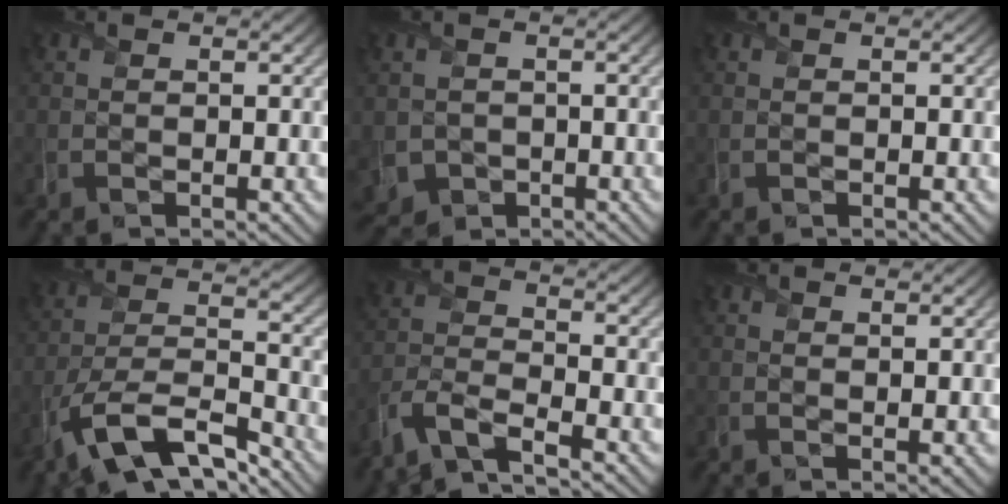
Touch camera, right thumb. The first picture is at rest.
{"total": 3.3, "force": [-0.9, 3.1, 0.8], "torque": [-0.036, -0.022, -0.019]}
{"total": 0.0}
{"total": 12.6, "force": [-8.9, 4.1, 7.8], "torque": [-0.160, -0.012, -0.180]}
{"total": 6.4, "force": [-5.1, 1.4, 3.6], "torque": [-0.086, -0.011, -0.114]}
{"total": 1.5, "force": [1.1, 0.4, 0.9], "torque": [-0.017, -0.006, 0.021]}